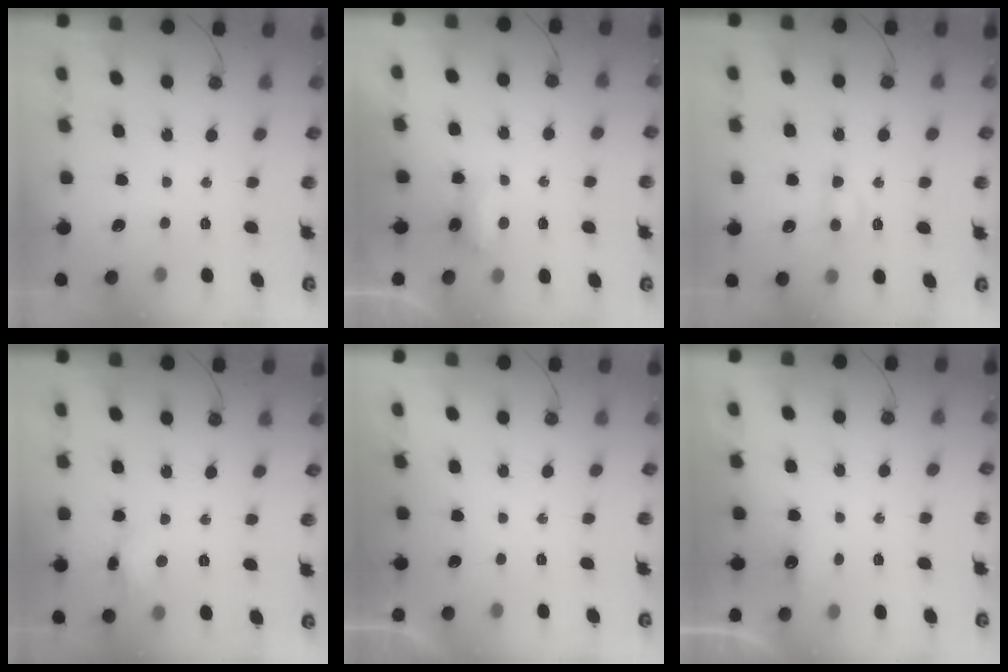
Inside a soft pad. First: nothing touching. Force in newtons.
{"total": 4.5, "press": 4.4, "slide": 0.8}
{"total": 4.8, "press": 4.7, "slide": 1.1}
{"total": 5.9, "press": 5.9, "slide": 0.4}
{"total": 0.0}
{"total": 2.7, "press": 2.6, "slide": 0.4}